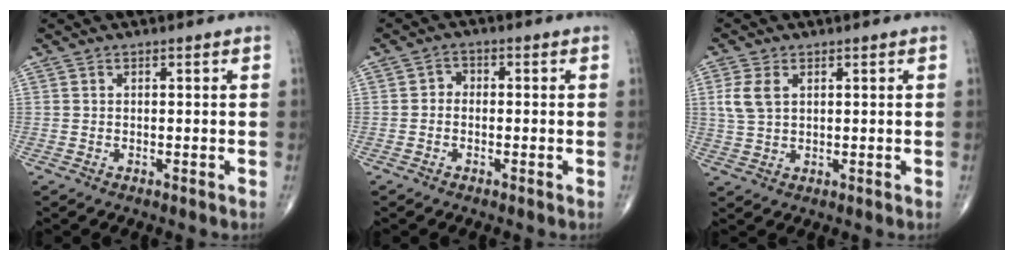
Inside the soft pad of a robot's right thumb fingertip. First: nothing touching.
{"total": 1.9, "force": [-0.5, 1.6, 1.0], "torque": [-0.004, 0.007, -0.018]}
{"total": 4.8, "force": [1.5, 2.9, 3.4], "torque": [-0.078, 0.002, 0.033]}